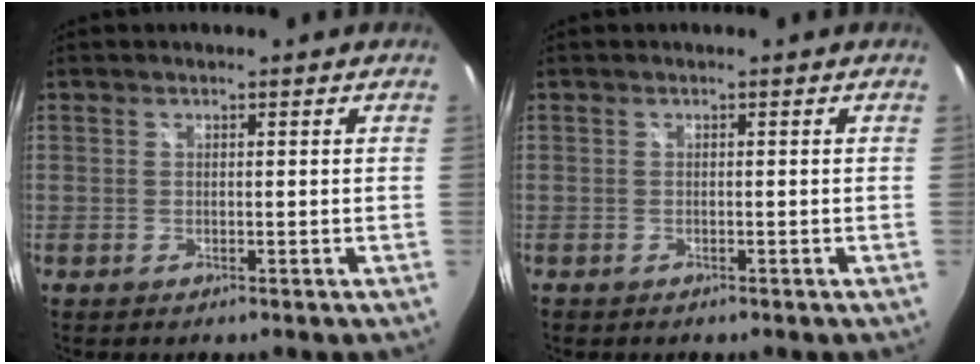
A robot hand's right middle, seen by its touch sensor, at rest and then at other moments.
{"total": 0.6, "force": [-0.4, 0.4, 0.1], "torque": [-0.004, -0.002, -0.008]}